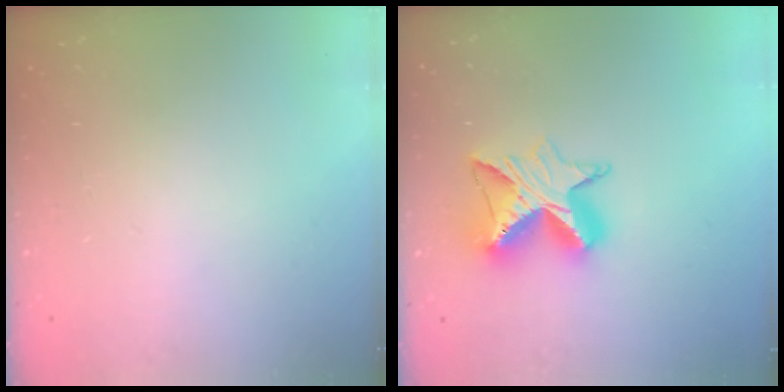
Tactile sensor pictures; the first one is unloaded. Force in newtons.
{"total": 11.4, "press": 11.3, "slide": 1.0}